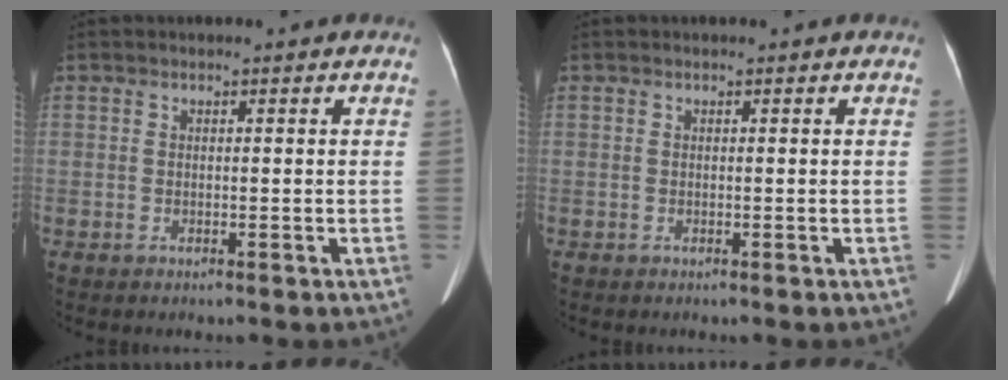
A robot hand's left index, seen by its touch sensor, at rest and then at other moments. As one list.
[{"total": 0.0}]